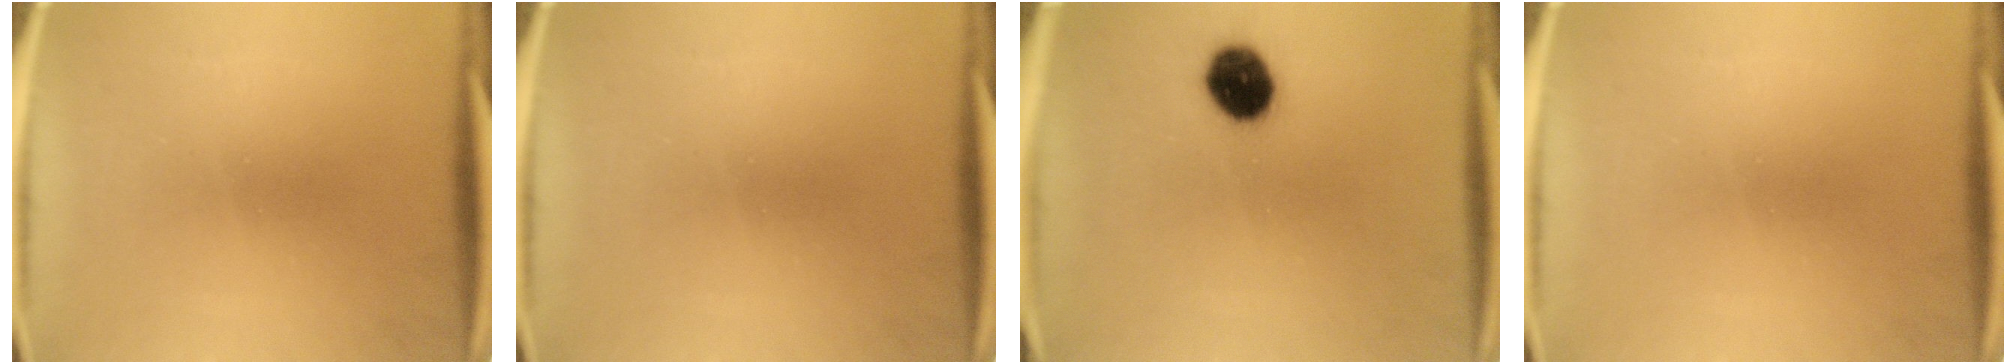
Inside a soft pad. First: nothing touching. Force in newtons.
{"total": 0.0}
{"total": 9.6}
{"total": 0.0}